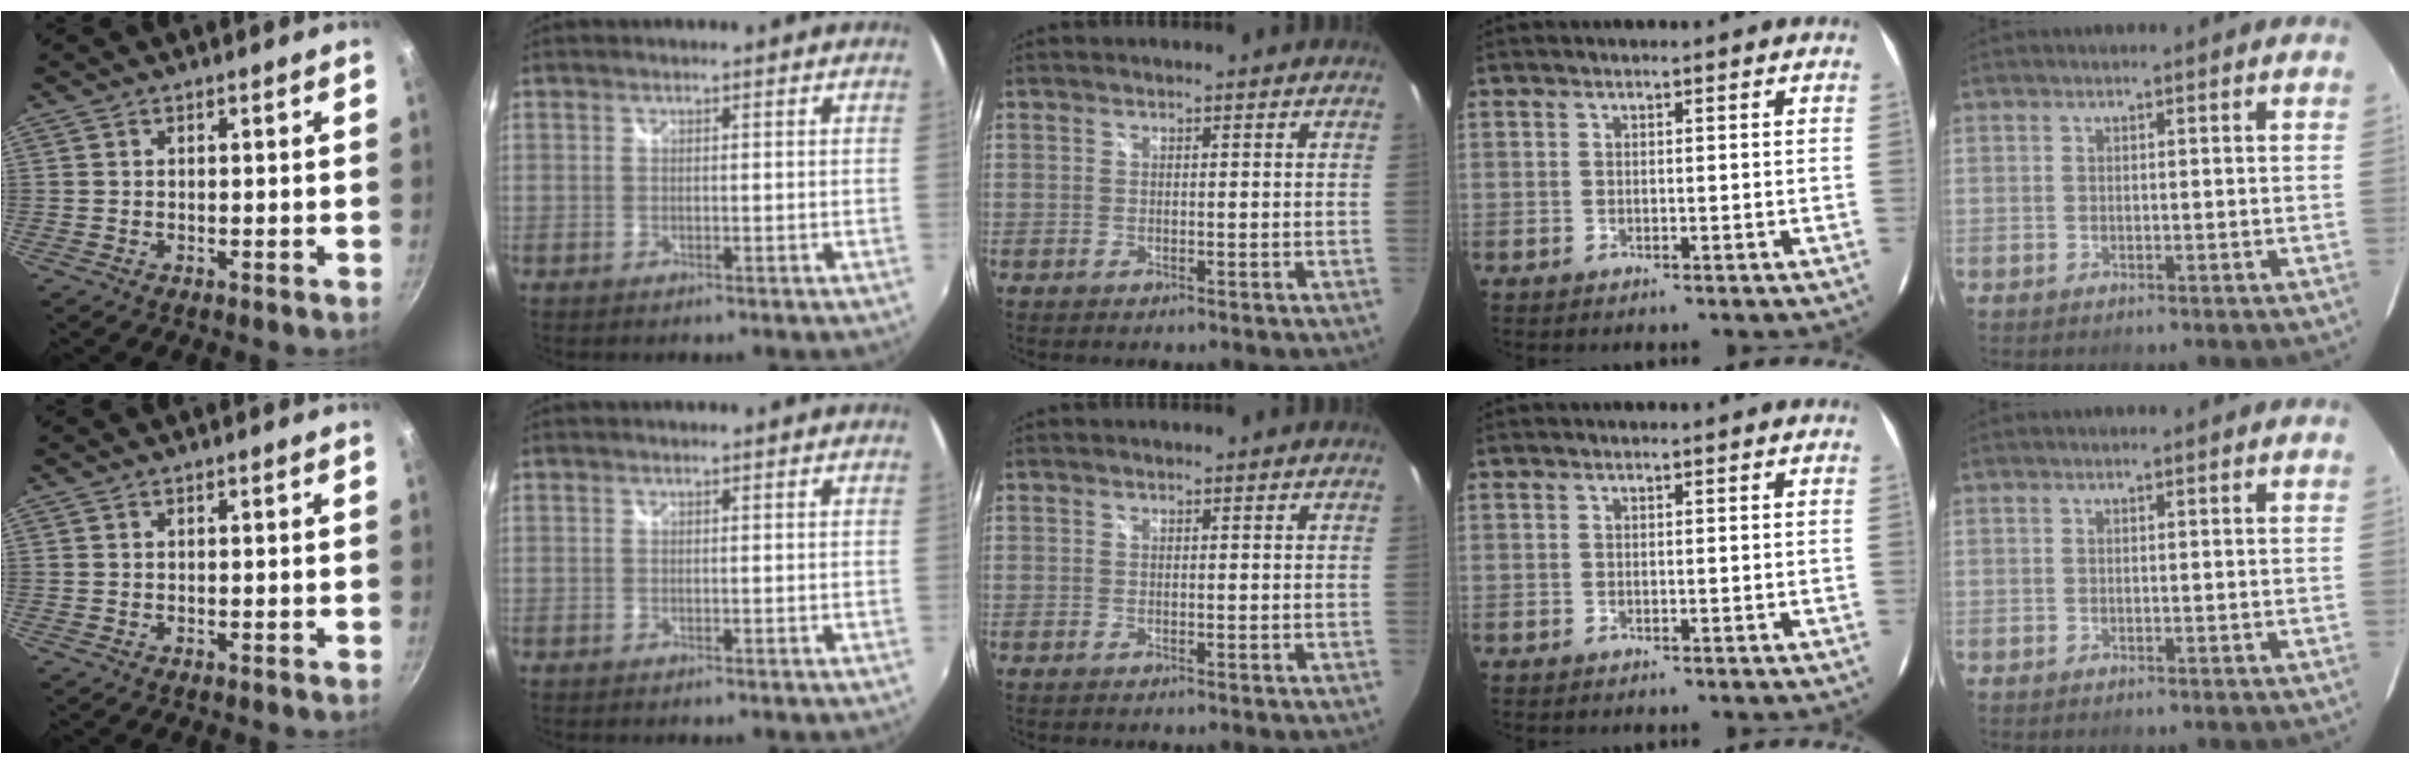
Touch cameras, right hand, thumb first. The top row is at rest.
{}